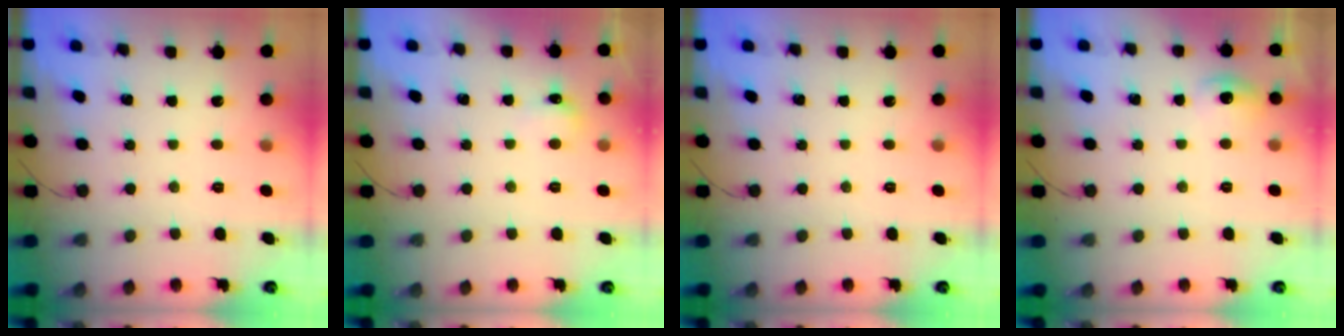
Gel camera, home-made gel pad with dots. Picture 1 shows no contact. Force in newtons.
{"total": 4.9, "press": 4.7, "slide": 1.4}
{"total": 0.0}
{"total": 6.0, "press": 5.8, "slide": 1.7}